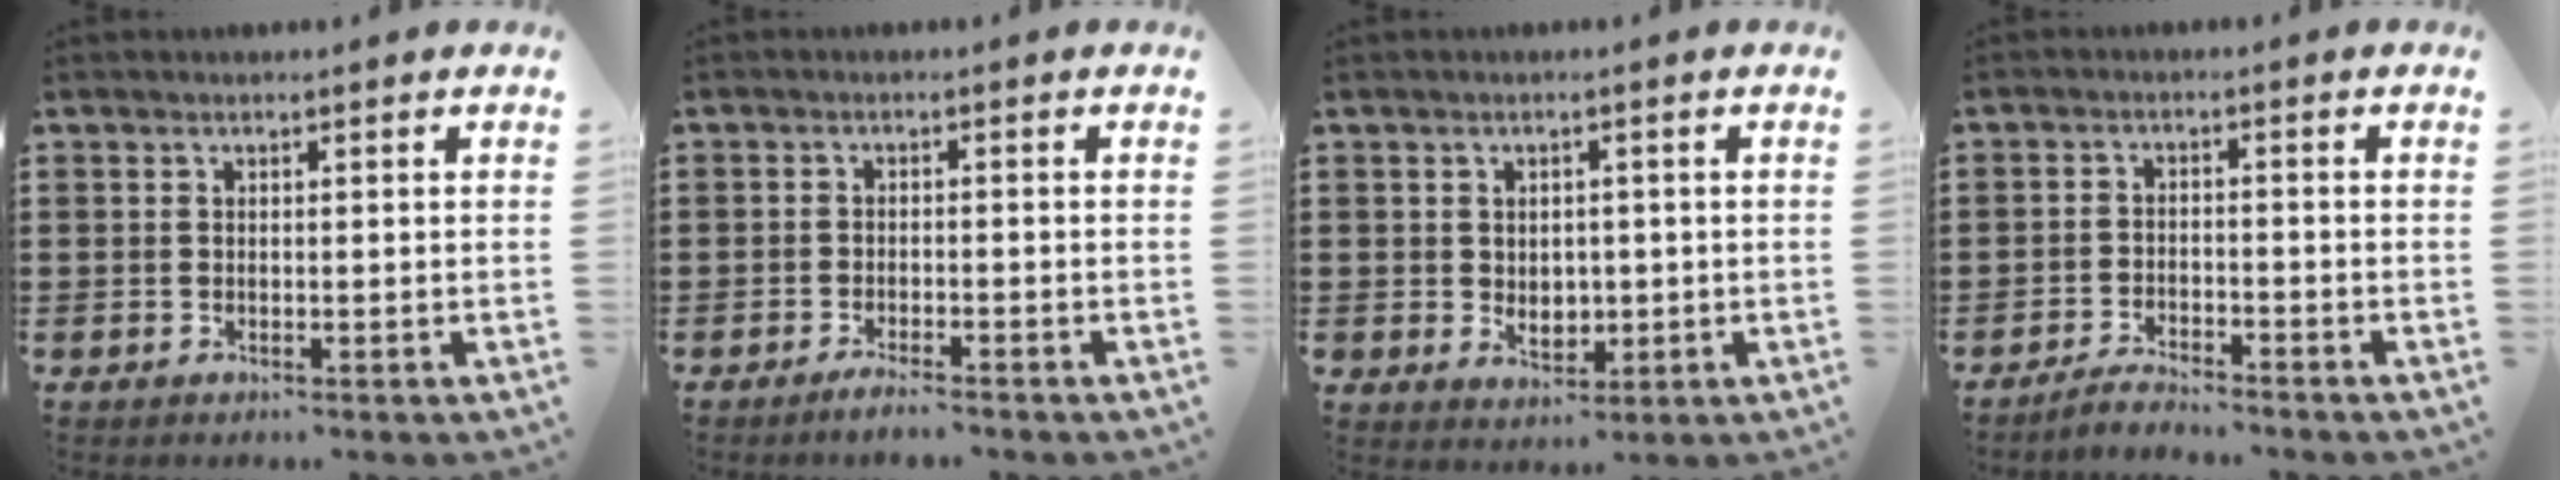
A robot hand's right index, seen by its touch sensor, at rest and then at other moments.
{"total": 2.0, "force": [-1.9, 0.0, 0.7], "torque": [-0.014, 0.001, -0.035]}
{"total": 2.6, "force": [0.3, 2.4, 1.1], "torque": [-0.022, 0.005, 0.001]}
{"total": 2.8, "force": [-2.8, 0.1, 0.3], "torque": [-0.010, 0.003, -0.057]}